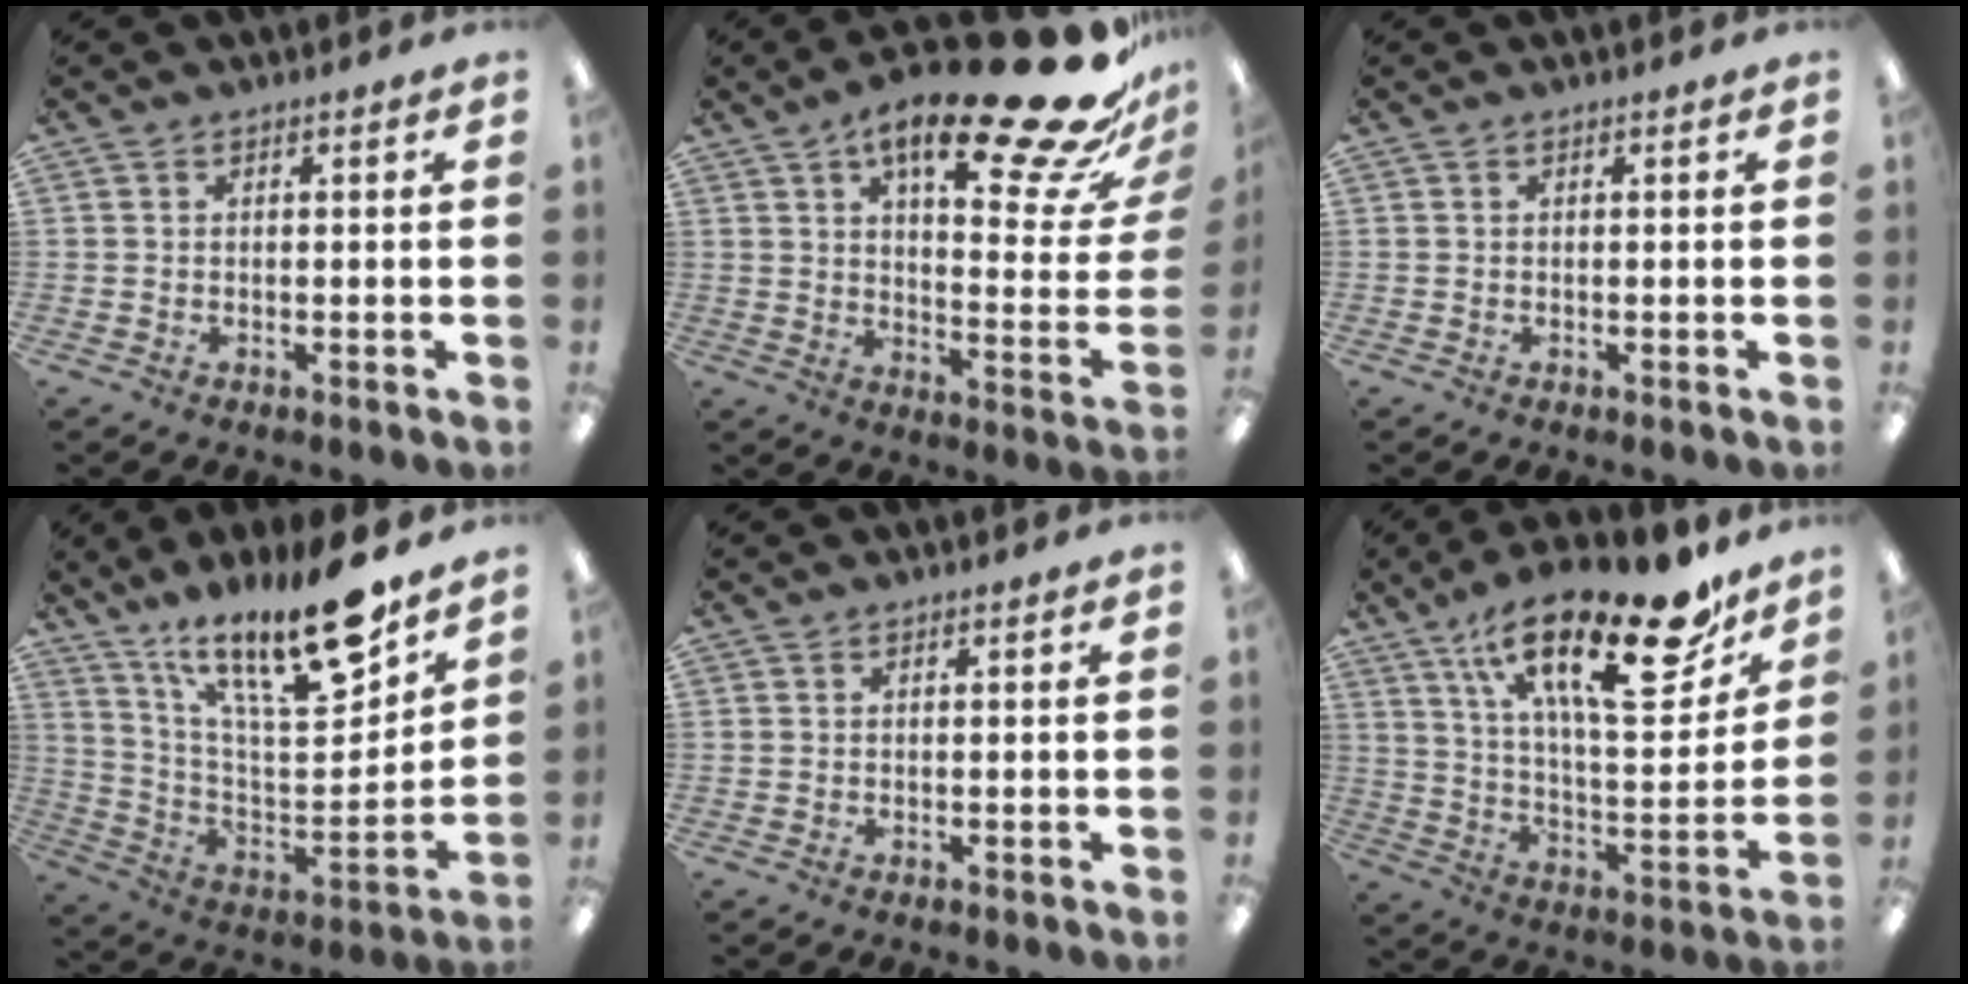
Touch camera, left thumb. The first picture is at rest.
{"total": 26.4, "force": [16.7, 7.4, 19.1], "torque": [-0.262, -0.113, 0.259]}
{"total": 0.0}
{"total": 21.9, "force": [16.3, 5.3, 13.7], "torque": [-0.218, -0.111, 0.269]}
{"total": 0.0}
{"total": 27.8, "force": [17.1, 10.0, 19.5], "torque": [-0.297, -0.090, 0.281]}